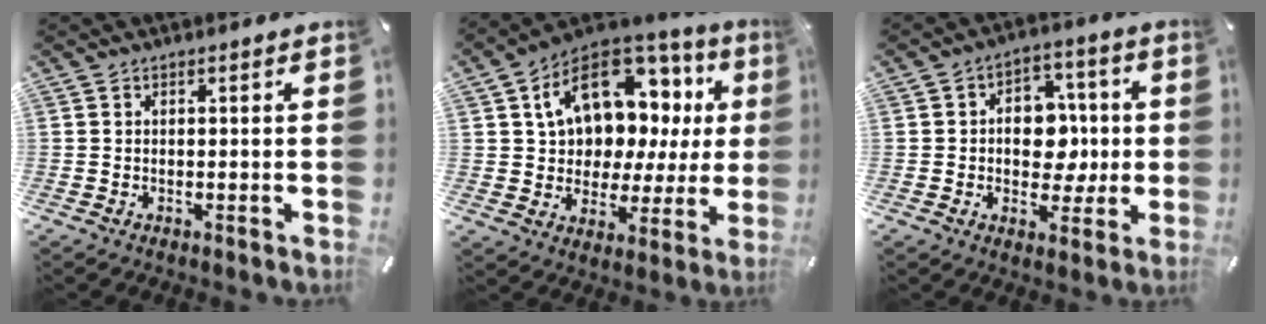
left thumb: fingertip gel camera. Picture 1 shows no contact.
{"total": 15.6, "force": [7.4, 10.8, 8.6], "torque": [-0.142, -0.050, 0.133]}
{"total": 9.9, "force": [-0.3, 8.2, 5.6], "torque": [-0.068, 0.009, -0.001]}